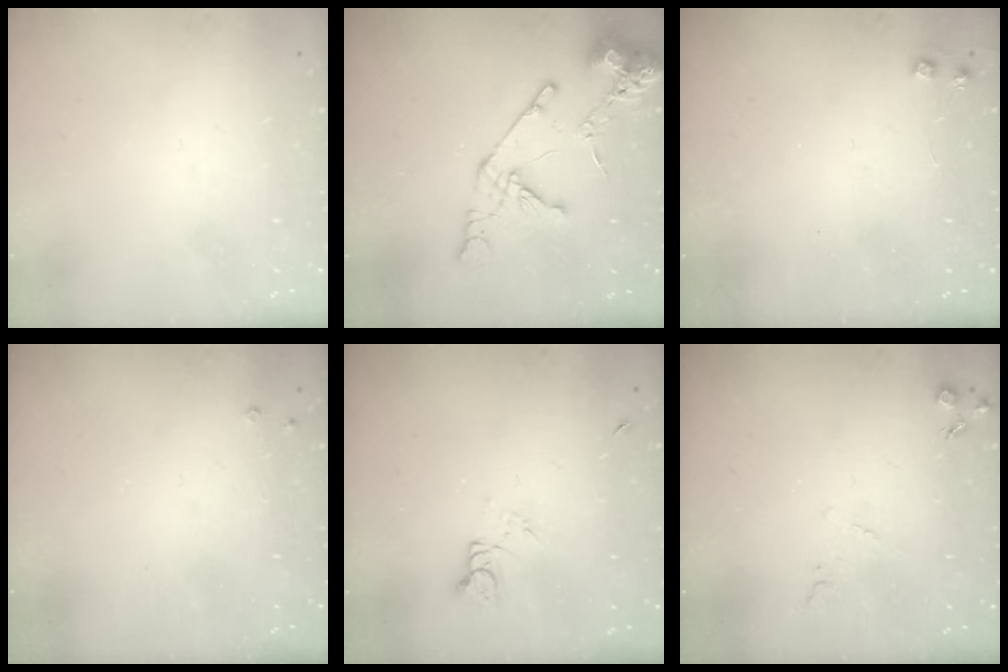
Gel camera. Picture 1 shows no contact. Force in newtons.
{"total": 14.1, "press": 14.0, "slide": 1.8}
{"total": 4.1, "press": 4.0, "slide": 0.5}
{"total": 1.8, "press": 1.8, "slide": 0.4}
{"total": 3.7, "press": 3.7, "slide": 0.3}
{"total": 5.0, "press": 5.0, "slide": 0.8}